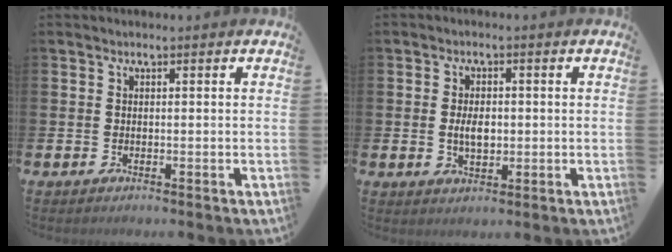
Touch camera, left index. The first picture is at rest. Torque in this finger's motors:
{"motor_torque": [0.66, -0.03, 0.13, 0.05]}